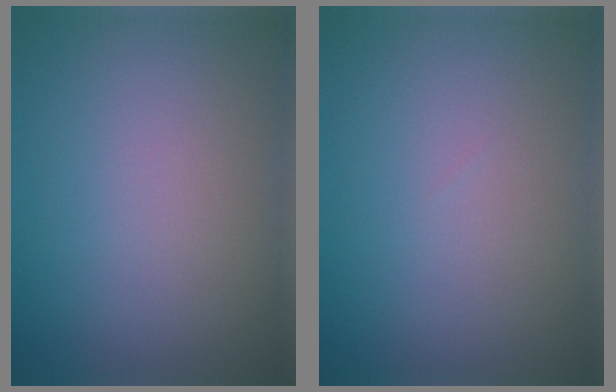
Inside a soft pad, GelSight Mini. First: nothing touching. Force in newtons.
{"total": 0.0}